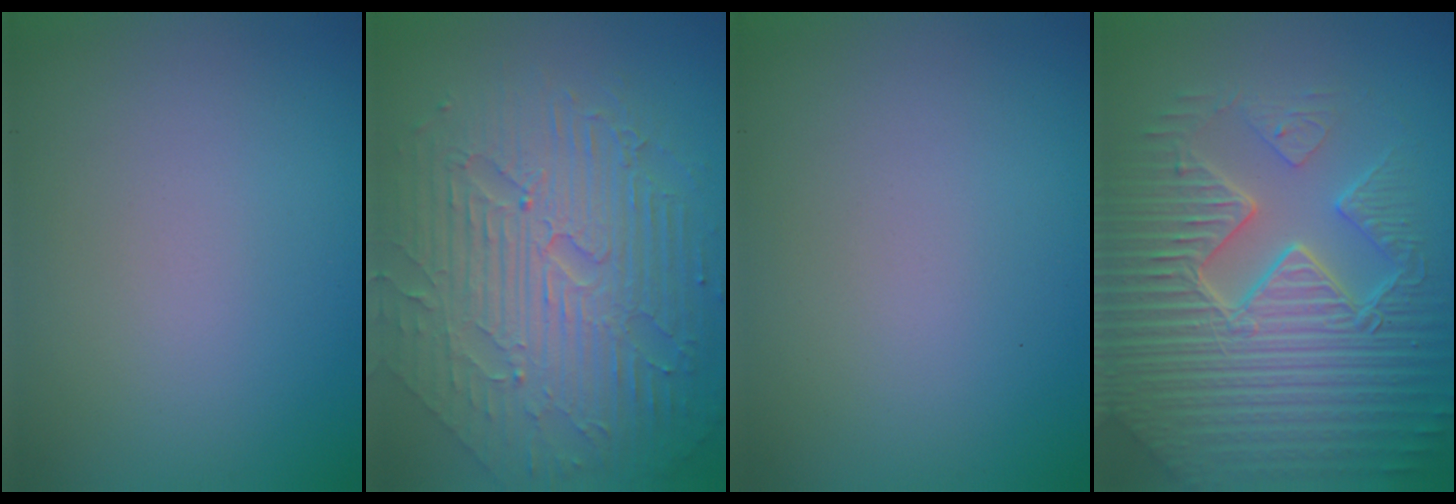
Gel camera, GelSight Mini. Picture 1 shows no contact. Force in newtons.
{"total": 10.0, "press": 6.7, "slide": 7.5}
{"total": 0.0}
{"total": 10.1, "press": 6.7, "slide": 7.5}